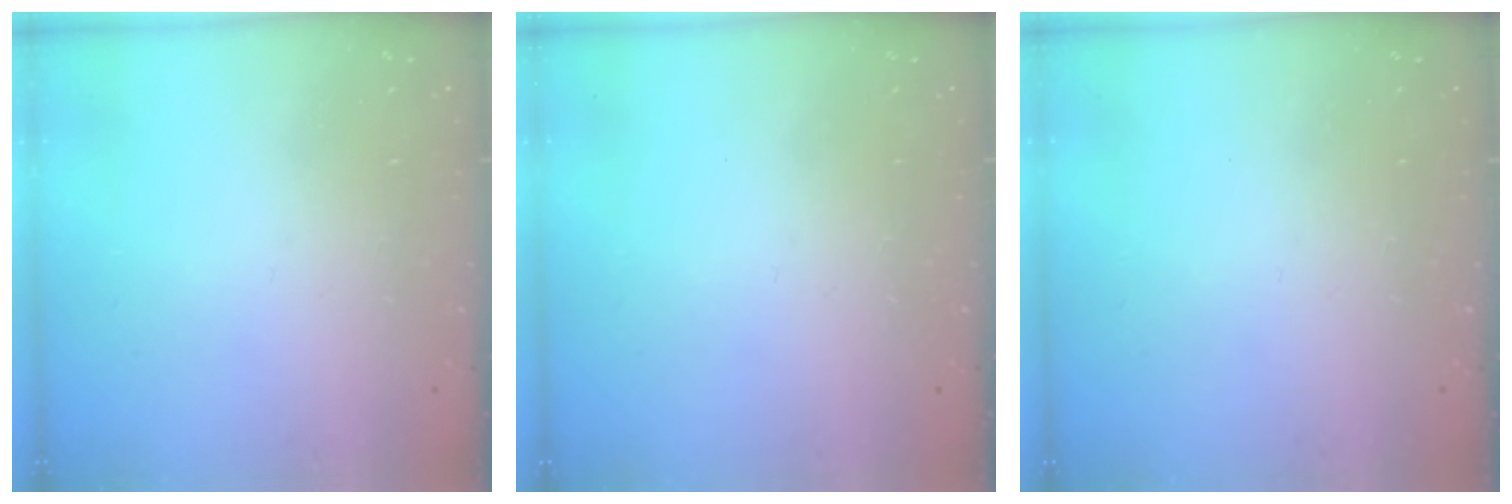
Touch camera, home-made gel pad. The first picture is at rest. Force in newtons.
{"total": 0.0}
{"total": 0.0}